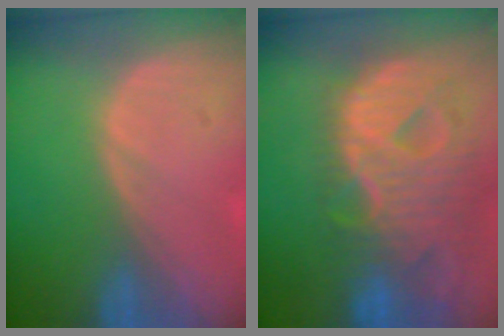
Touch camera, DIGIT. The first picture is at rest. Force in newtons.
{"total": 12.9, "press": 10.9, "slide": 6.9}